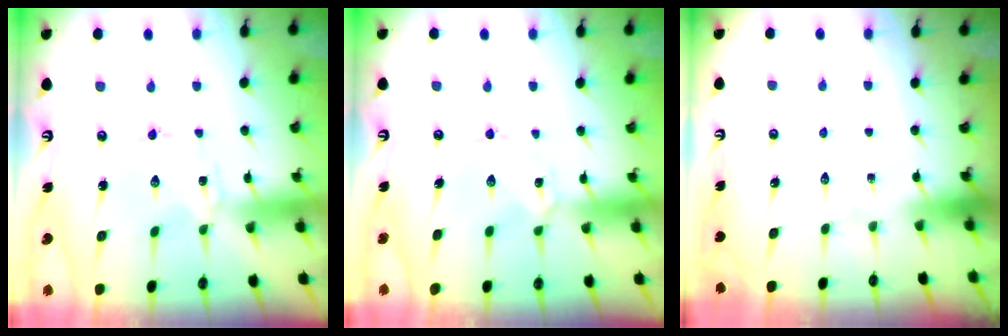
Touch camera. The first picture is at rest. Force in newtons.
{"total": 2.0, "press": 2.0, "slide": 0.1}
{"total": 0.0}